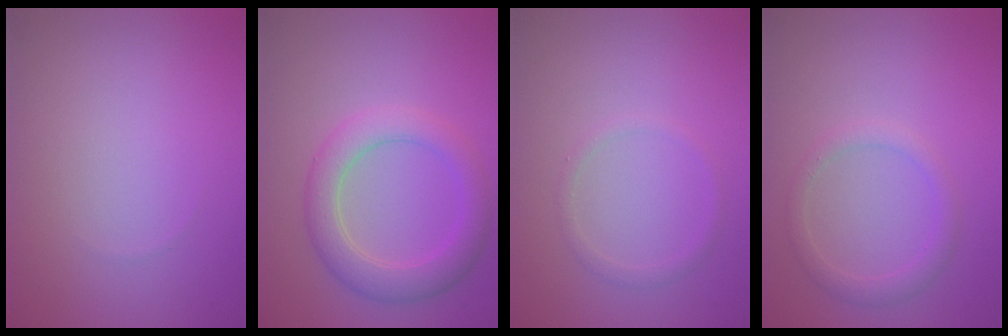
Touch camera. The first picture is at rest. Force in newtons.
{"total": 4.2, "press": 4.2, "slide": 0.2}
{"total": 1.0, "press": 1.0, "slide": 0.1}
{"total": 1.8, "press": 1.8, "slide": 0.2}